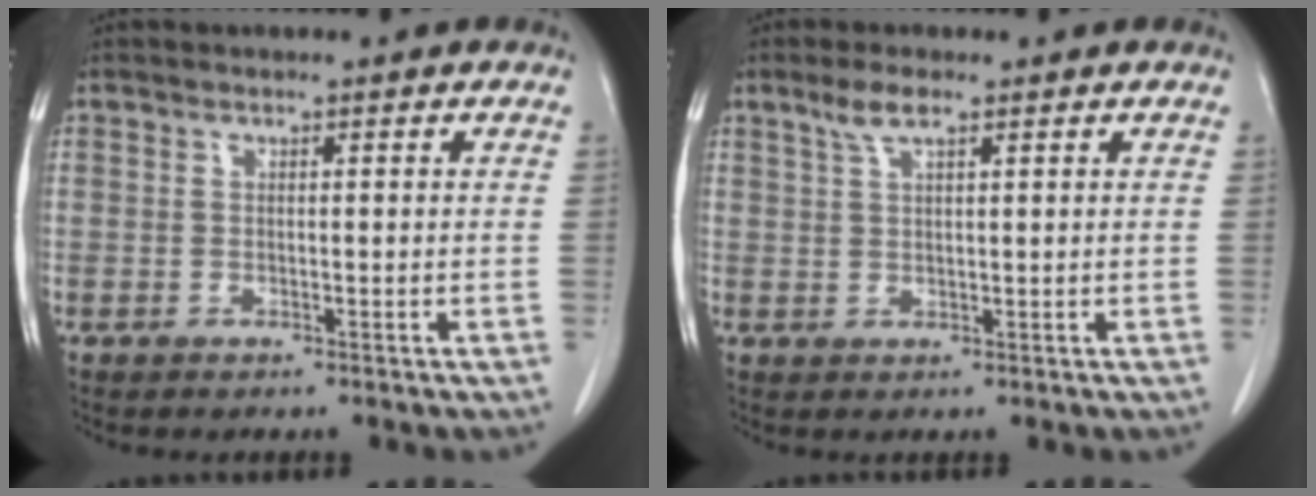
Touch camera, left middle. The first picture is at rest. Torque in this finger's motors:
{"motor_torque": [0.44, -0.34, 0.02, 0.02]}